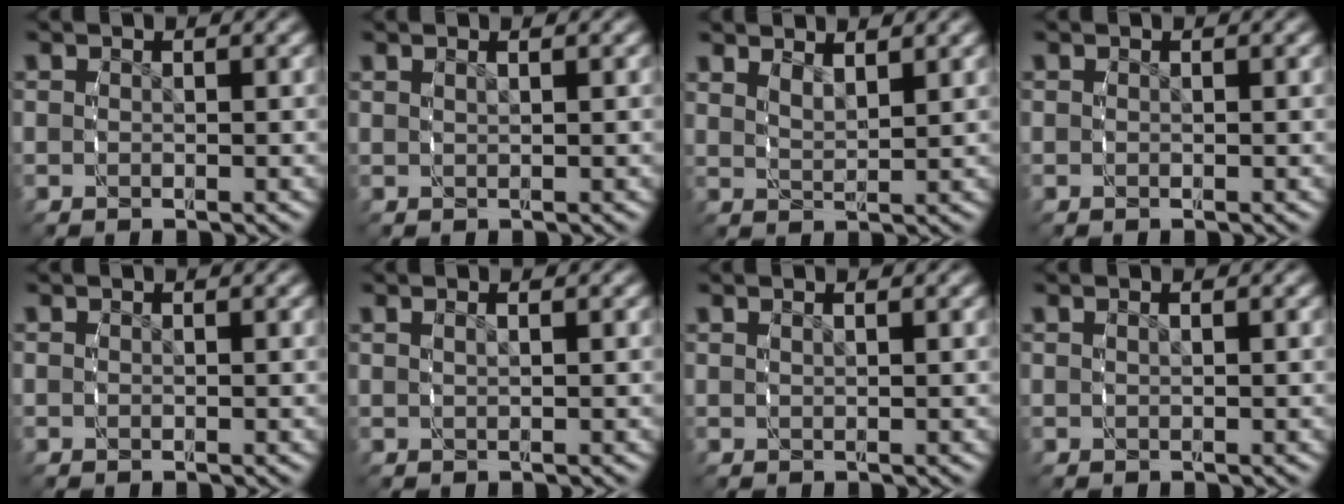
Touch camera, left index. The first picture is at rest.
{"total": 0.9, "force": [0.5, -0.6, 0.5], "torque": [-0.006, 0.001, 0.014]}
{"total": 2.2, "force": [2.0, -0.1, 1.0], "torque": [-0.017, -0.010, 0.042]}
{"total": 0.0}
{"total": 0.0}
{"total": 1.0, "force": [0.4, -0.4, 0.8], "torque": [-0.009, 0.003, 0.012]}
{"total": 0.8, "force": [0.4, -0.5, 0.4], "torque": [-0.005, 0.001, 0.013]}
{"total": 0.7, "force": [0.2, -0.4, 0.5], "torque": [-0.007, 0.001, 0.007]}